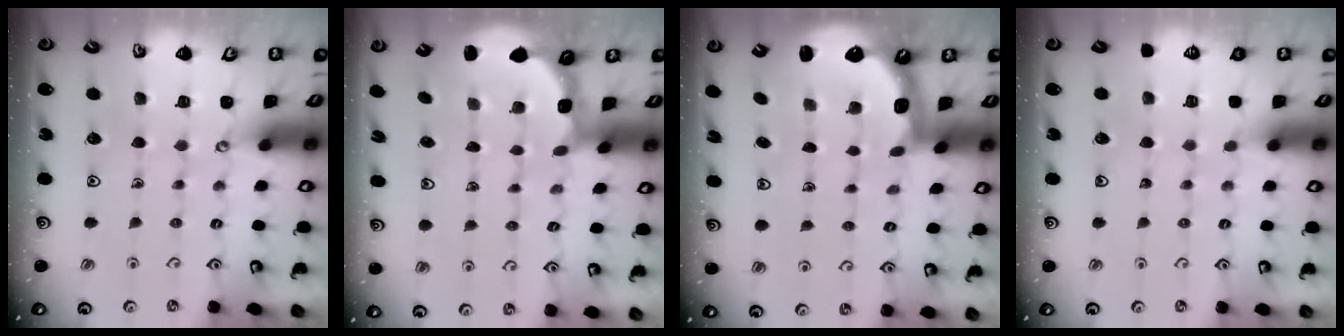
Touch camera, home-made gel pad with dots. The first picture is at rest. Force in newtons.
{"total": 2.7, "press": 2.4, "slide": 1.4}
{"total": 2.9, "press": 2.4, "slide": 1.6}
{"total": 0.0}